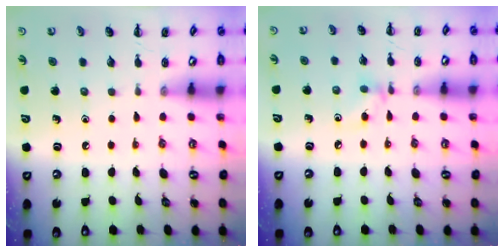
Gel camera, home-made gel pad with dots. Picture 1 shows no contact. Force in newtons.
{"total": 5.6, "press": 5.4, "slide": 1.6}